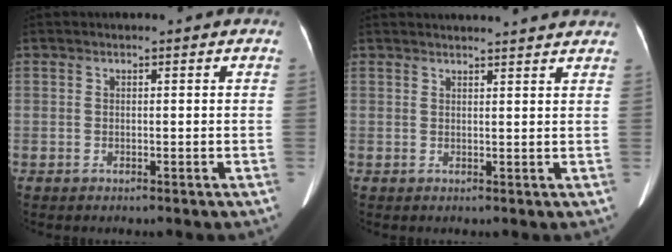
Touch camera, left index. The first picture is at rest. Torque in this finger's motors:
{"motor_torque": [0.00, -0.49, -0.07, 0.01]}